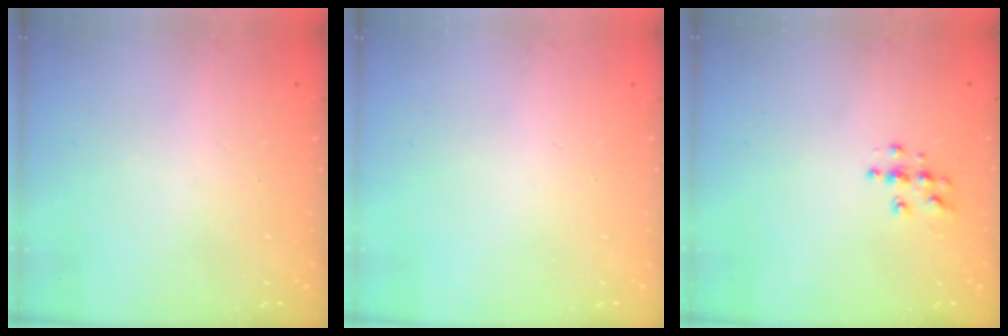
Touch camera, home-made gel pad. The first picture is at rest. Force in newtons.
{"total": 0.0}
{"total": 4.3, "press": 4.3, "slide": 0.4}